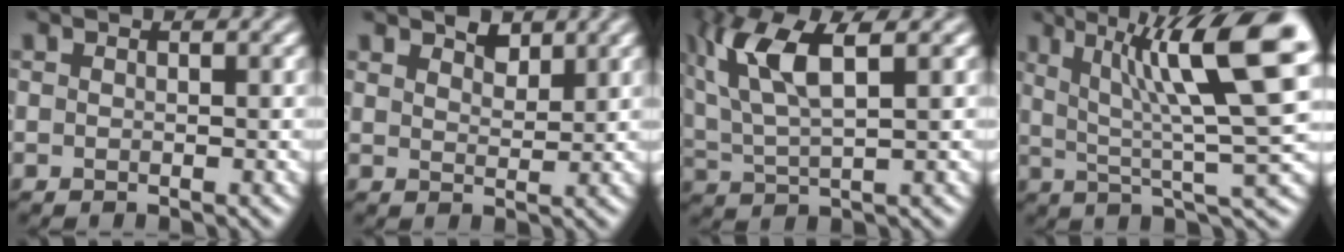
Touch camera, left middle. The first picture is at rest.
{"total": 2.2, "force": [2.0, 0.6, 0.6], "torque": [-0.005, 0.007, 0.032]}
{"total": 7.5, "force": [3.1, 2.3, 6.4], "torque": [-0.142, 0.019, 0.063]}
{"total": 11.5, "force": [4.2, 2.1, 10.5], "torque": [-0.156, 0.017, 0.071]}